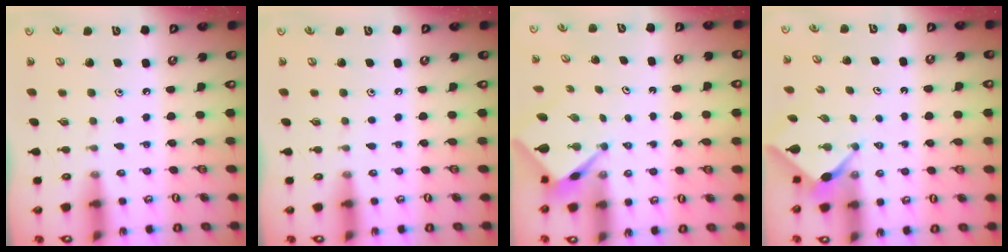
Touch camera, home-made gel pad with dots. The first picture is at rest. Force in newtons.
{"total": 0.0}
{"total": 2.7, "press": 2.7, "slide": 0.2}
{"total": 2.4, "press": 2.4, "slide": 0.3}